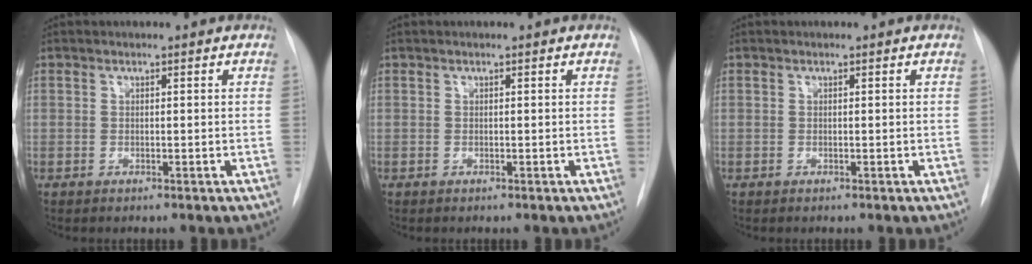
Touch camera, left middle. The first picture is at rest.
{"total": 0.0}
{"total": 0.0}